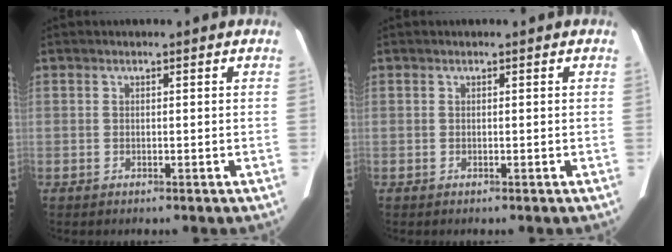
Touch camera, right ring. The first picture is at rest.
{"total": 0.0}